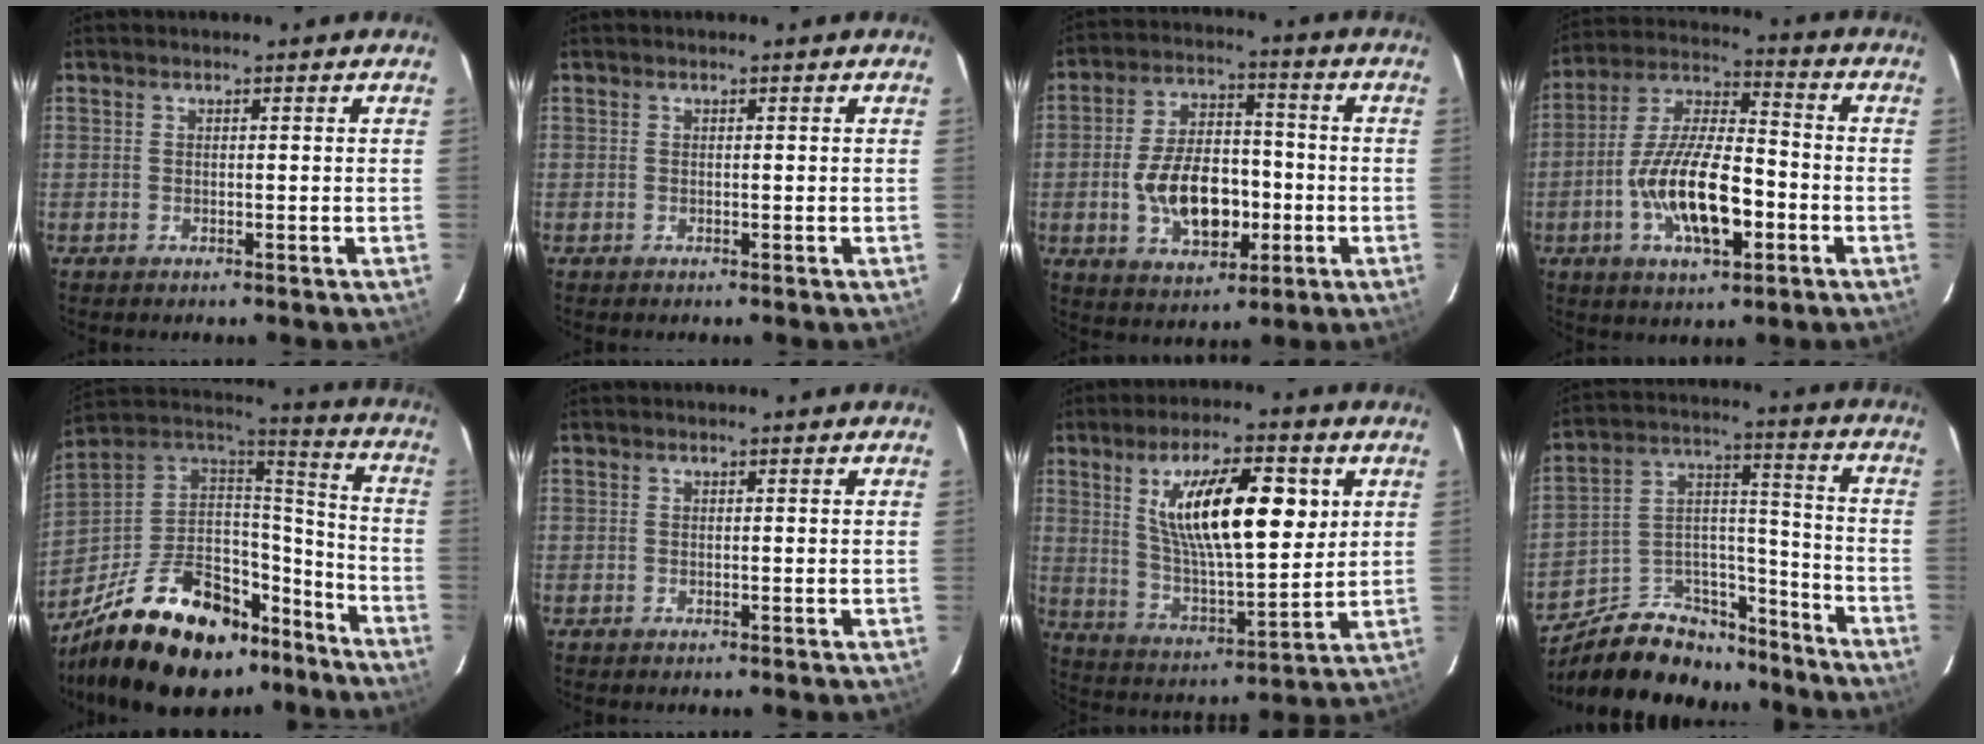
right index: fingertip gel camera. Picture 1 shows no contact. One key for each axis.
{"total": 0.0}
{"total": 14.2, "fx": -3.2, "fy": 8.2, "fz": 11.2, "tx": -0.219, "ty": 0.013, "tz": -0.041}
{"total": 16.0, "fx": -5.0, "fy": 5.9, "fz": 14.0, "tx": -0.275, "ty": 0.002, "tz": -0.089}
{"total": 29.3, "fx": -20.2, "fy": 13.9, "fz": 16.1, "tx": -0.306, "ty": 0.028, "tz": -0.293}
{"total": 0.0}
{"total": 18.1, "fx": 6.1, "fy": 5.7, "fz": 16.1, "tx": -0.276, "ty": 0.004, "tz": 0.111}
{"total": 18.8, "fx": -14.1, "fy": 9.8, "fz": 7.8, "tx": -0.153, "ty": 0.063, "tz": -0.207}